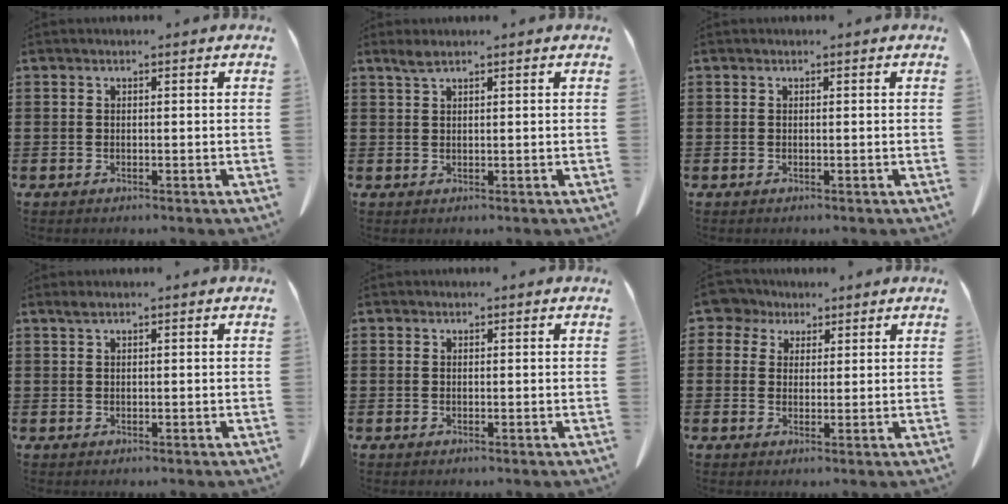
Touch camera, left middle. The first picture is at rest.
{"total": 1.8, "force": [1.3, 0.2, 1.2], "torque": [-0.026, 0.000, 0.025]}
{"total": 0.0}
{"total": 0.9, "force": [0.5, 0.0, 0.7], "torque": [-0.015, 0.000, 0.011]}
{"total": 0.0}
{"total": 4.3, "force": [2.9, 3.0, 1.1], "torque": [-0.036, 0.004, 0.051]}